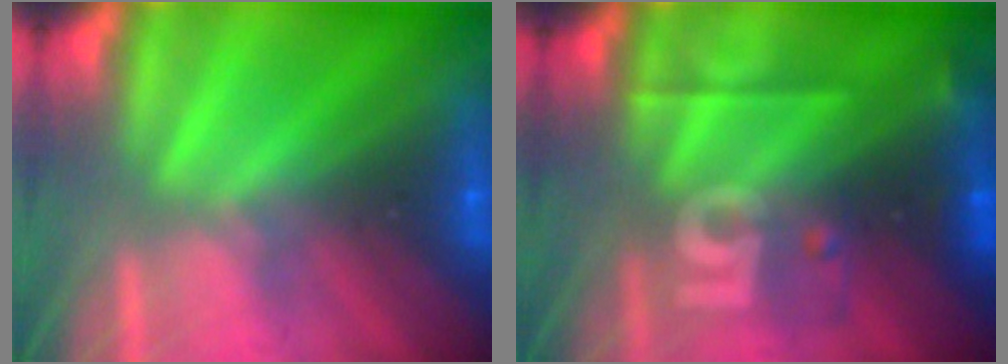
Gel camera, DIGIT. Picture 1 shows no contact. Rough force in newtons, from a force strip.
{"total": 2.4}